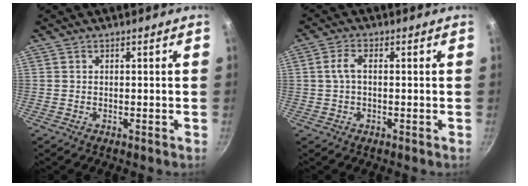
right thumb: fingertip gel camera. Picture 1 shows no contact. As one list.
[{"total": 3.2, "force": [0.1, 1.7, 2.7], "torque": [-0.061, 0.012, -0.001]}]